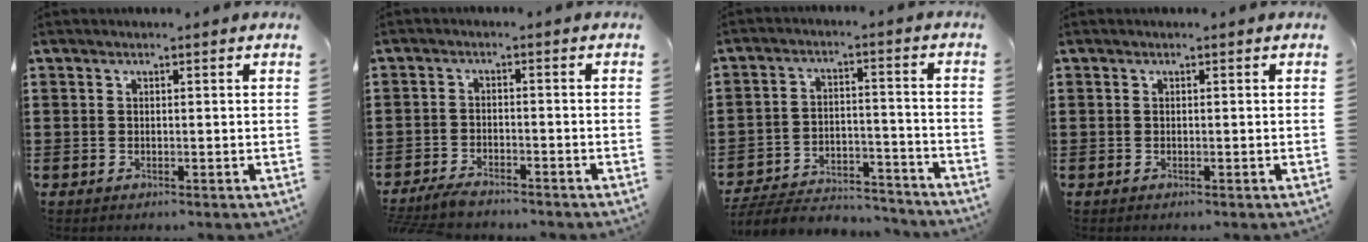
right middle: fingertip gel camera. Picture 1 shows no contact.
{"total": 3.0, "force": [-2.9, 0.4, 0.8], "torque": [-0.023, 0.001, -0.063]}
{"total": 5.5, "force": [-5.2, 1.1, 1.1], "torque": [-0.031, 0.006, -0.107]}
{"total": 0.0}